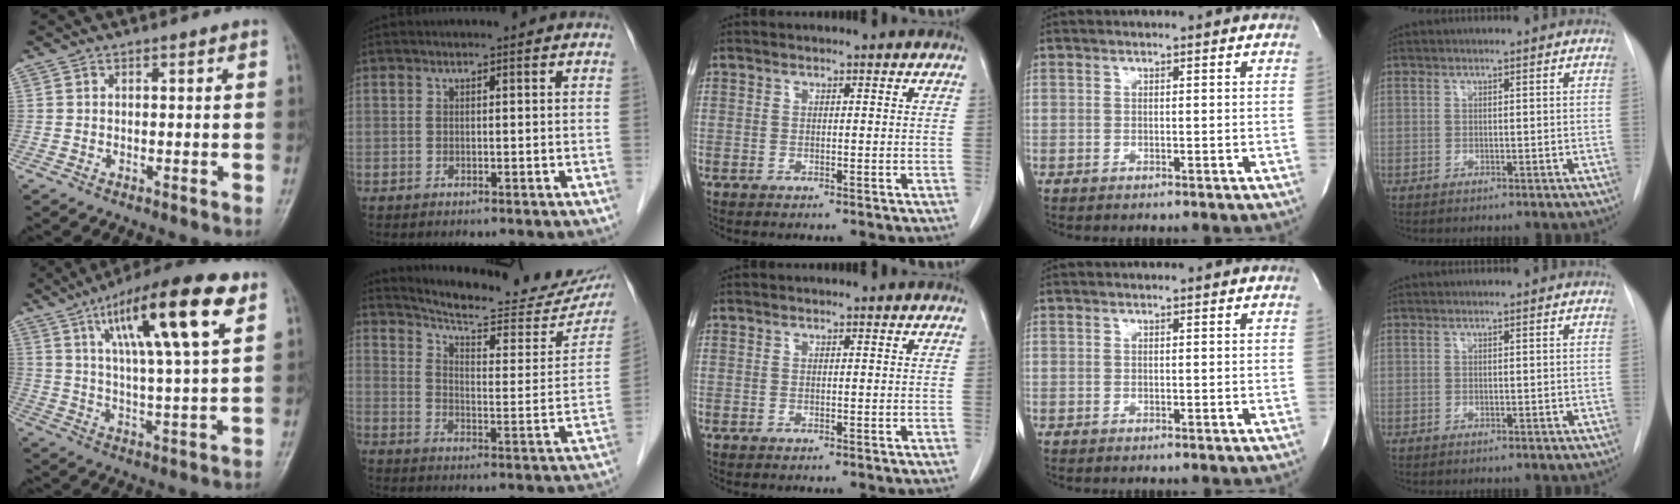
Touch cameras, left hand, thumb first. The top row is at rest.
{"thumb": {"total": 19.0, "force": [8.6, 3.8, 16.5], "torque": [-0.260, -0.014, 0.138]}, "index": {"total": 21.8, "force": [19.6, 3.8, 8.6], "torque": [-0.121, -0.052, 0.247]}}